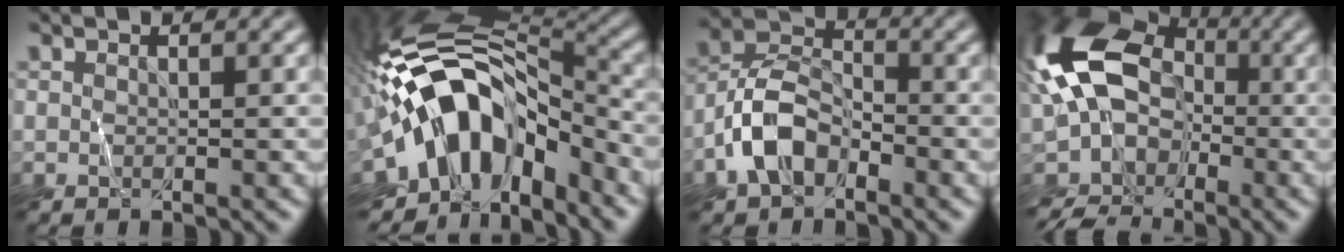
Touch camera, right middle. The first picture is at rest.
{"total": 12.8, "force": [-4.2, 7.3, 9.6], "torque": [-0.141, 0.028, -0.084]}
{"total": 4.8, "force": [-2.6, 2.9, 2.8], "torque": [-0.053, 0.017, -0.057]}
{"total": 11.4, "force": [-2.4, 8.4, 7.3], "torque": [-0.151, 0.007, -0.058]}